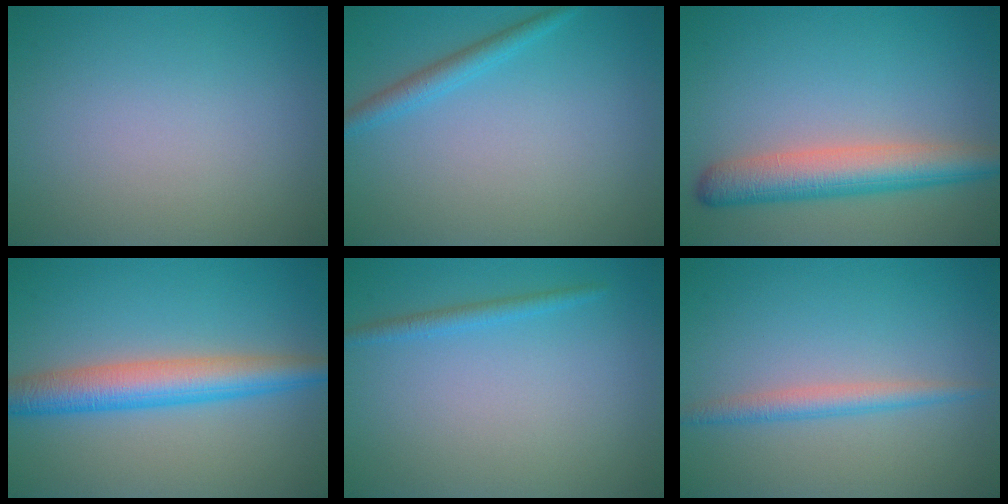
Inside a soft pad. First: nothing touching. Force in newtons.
{"total": 1.9, "press": 1.9, "slide": 0.2}
{"total": 5.5, "press": 5.5, "slide": 0.2}
{"total": 5.6, "press": 5.6, "slide": 0.1}
{"total": 1.3, "press": 1.3, "slide": 0.1}
{"total": 2.1, "press": 2.1, "slide": 0.1}